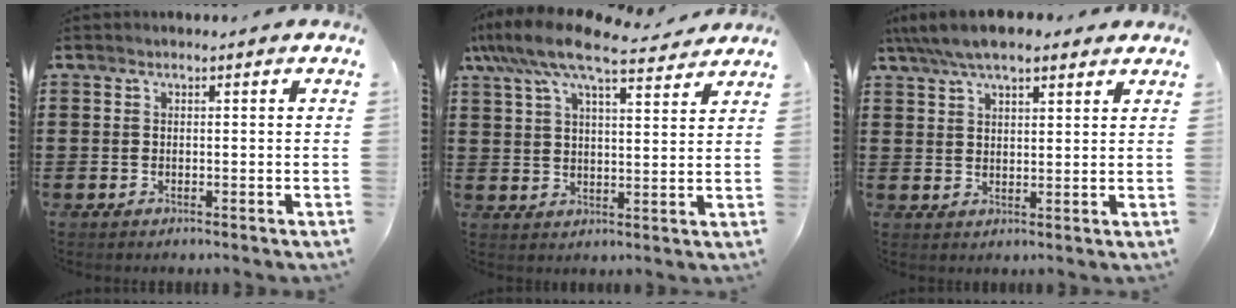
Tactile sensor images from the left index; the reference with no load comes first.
{"total": 9.6, "force": [7.9, 1.9, 5.0], "torque": [-0.123, -0.024, 0.143]}
{"total": 6.2, "force": [4.9, 1.9, 3.3], "torque": [-0.077, -0.001, 0.091]}